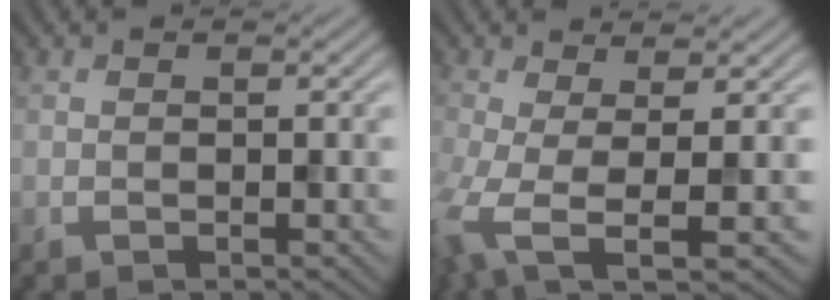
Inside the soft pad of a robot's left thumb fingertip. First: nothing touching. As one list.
[{"total": 5.7, "force": [-1.6, 1.7, 5.1], "torque": [-0.105, -0.022, -0.032]}]